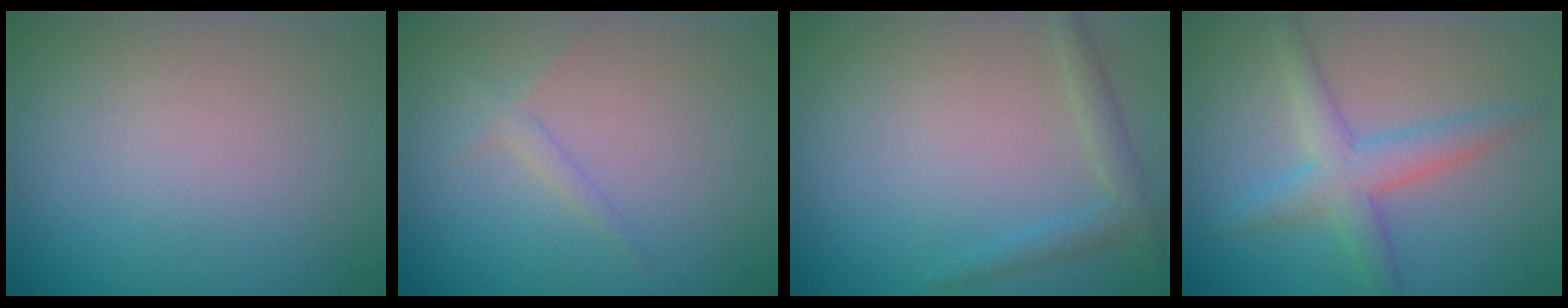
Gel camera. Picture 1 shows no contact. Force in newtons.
{"total": 1.1, "press": 1.1, "slide": 0.1}
{"total": 1.8, "press": 1.7, "slide": 0.1}
{"total": 3.9, "press": 3.9, "slide": 0.1}